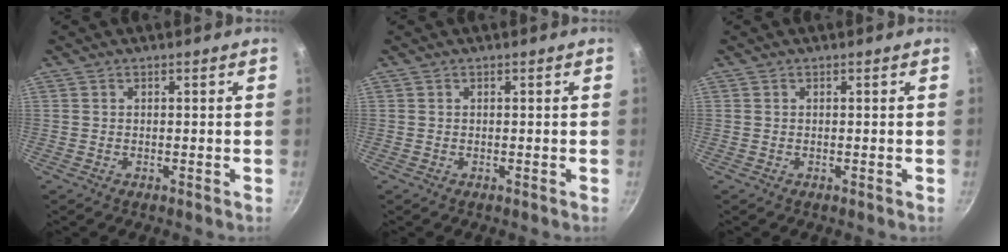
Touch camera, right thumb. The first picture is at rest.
{"total": 0.0}
{"total": 0.0}